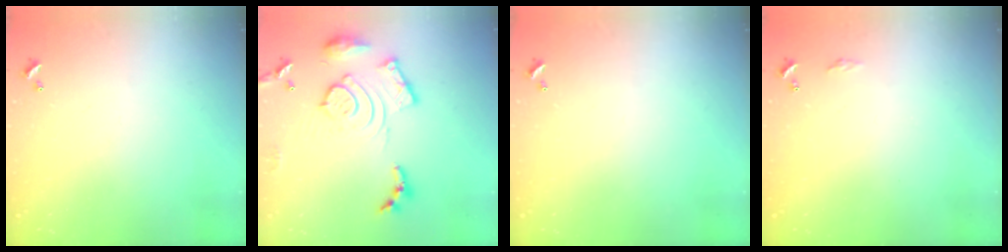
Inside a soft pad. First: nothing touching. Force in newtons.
{"total": 16.6, "press": 16.6, "slide": 1.6}
{"total": 0.0}
{"total": 2.8, "press": 2.8, "slide": 0.4}